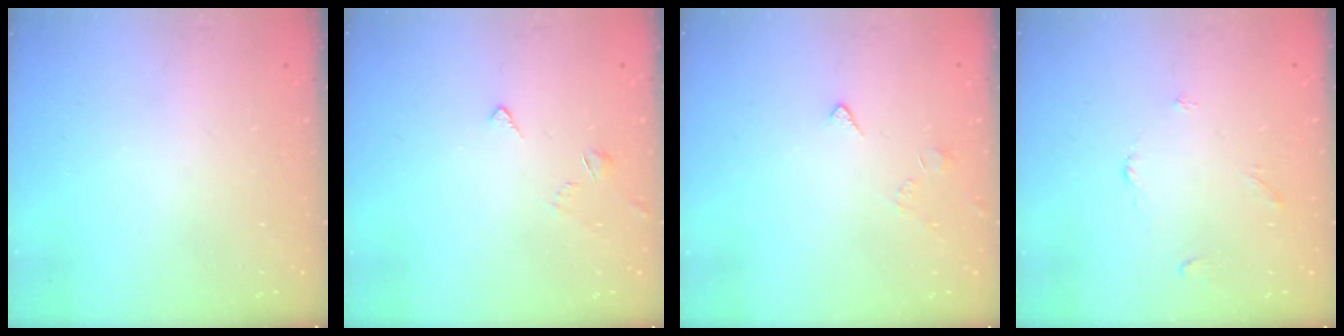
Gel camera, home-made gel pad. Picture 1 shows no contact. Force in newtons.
{"total": 2.9, "press": 2.8, "slide": 0.6}
{"total": 2.8, "press": 2.8, "slide": 0.5}
{"total": 2.9, "press": 2.9, "slide": 0.5}